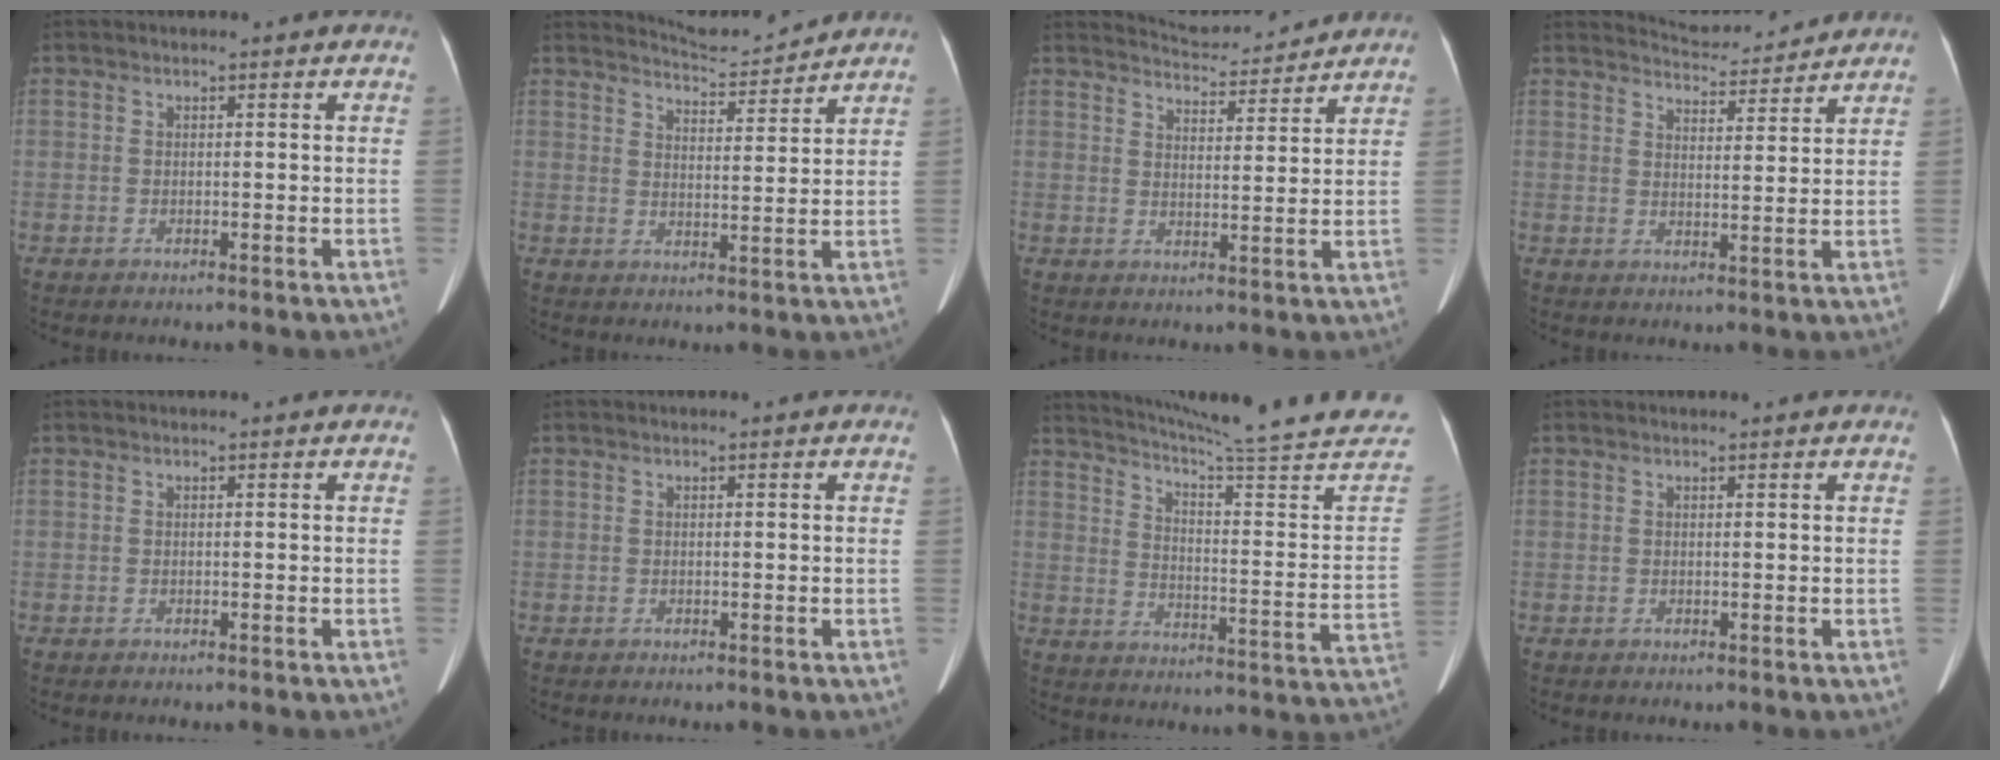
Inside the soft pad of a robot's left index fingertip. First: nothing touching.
{"total": 6.4, "force": [6.4, -0.6, -0.4], "torque": [-0.009, -0.003, 0.099]}
{"total": 7.9, "force": [7.9, 0.3, 0.3], "torque": [-0.014, 0.010, 0.112]}
{"total": 7.1, "force": [7.1, 0.4, 0.0], "torque": [-0.010, 0.009, 0.099]}
{"total": 0.0}
{"total": 0.0}
{"total": 25.9, "force": [23.7, -1.6, 10.3], "torque": [-0.166, -0.113, 0.299]}
{"total": 1.0, "force": [1.0, 0.0, 0.3], "torque": [-0.008, 0.008, 0.015]}